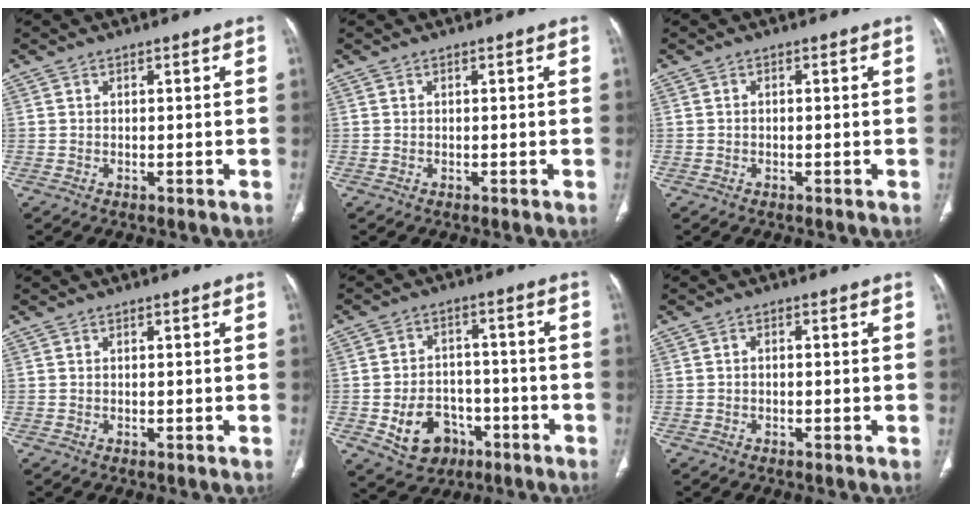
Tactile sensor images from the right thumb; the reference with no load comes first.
{"total": 0.0}
{"total": 0.0}
{"total": 0.0}
{"total": 10.7, "force": [-4.2, 8.4, 5.2], "torque": [-0.057, 0.033, -0.054]}
{"total": 0.8, "force": [-0.3, 0.5, 0.6], "torque": [-0.008, 0.003, -0.008]}